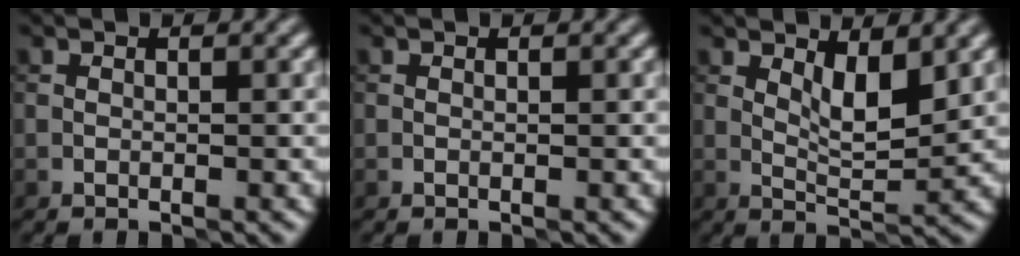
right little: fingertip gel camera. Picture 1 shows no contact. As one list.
[{"total": 0.0}, {"total": 4.0, "force": [1.6, 1.4, 3.4], "torque": [-0.061, -0.001, 0.033]}]